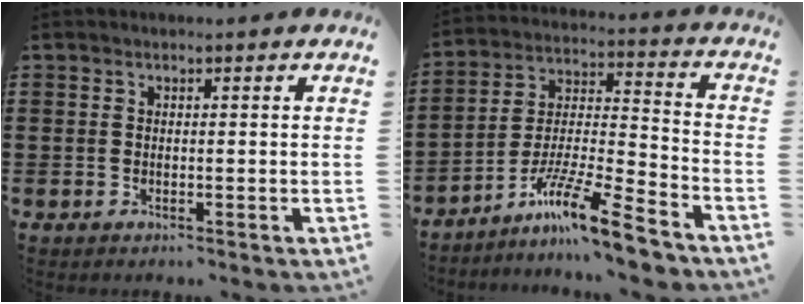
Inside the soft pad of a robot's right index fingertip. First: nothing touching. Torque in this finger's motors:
{"motor_torque": [-0.16, 0.17, 0.53, 0.05]}